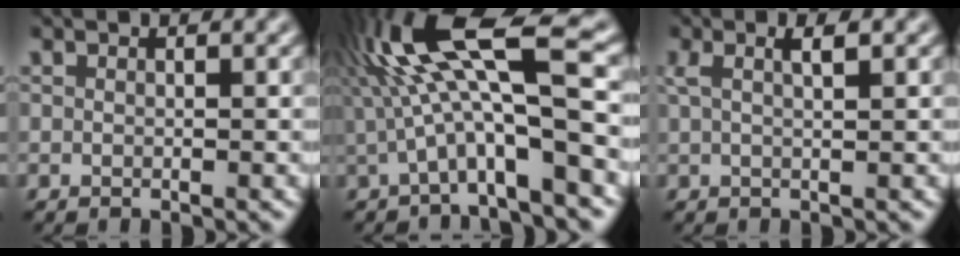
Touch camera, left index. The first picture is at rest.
{"total": 10.4, "force": [1.7, 2.6, 9.9], "torque": [-0.181, 0.012, 0.028]}
{"total": 2.2, "force": [0.8, 0.6, 1.9], "torque": [-0.030, 0.004, 0.012]}